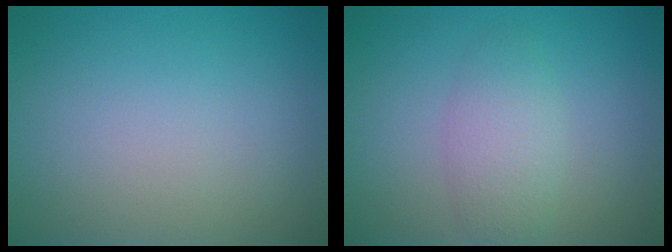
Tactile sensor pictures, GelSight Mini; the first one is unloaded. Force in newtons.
{"total": 2.7, "press": 2.7, "slide": 0.1}